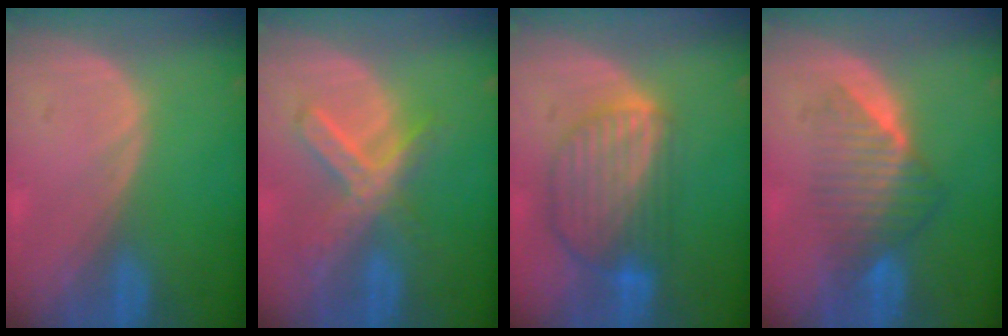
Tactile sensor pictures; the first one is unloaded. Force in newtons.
{"total": 7.3, "press": 6.3, "slide": 3.8}
{"total": 9.1, "press": 7.8, "slide": 4.7}
{"total": 6.9, "press": 6.5, "slide": 2.5}